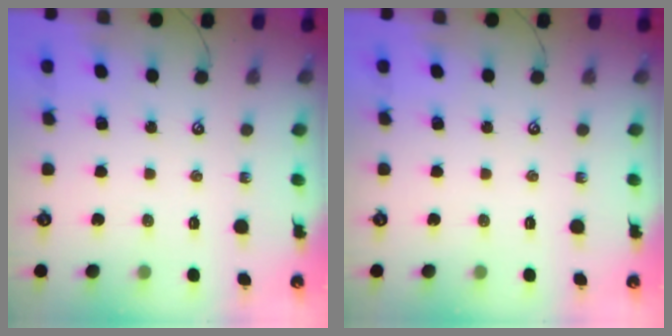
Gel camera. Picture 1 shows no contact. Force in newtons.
{"total": 0.0}